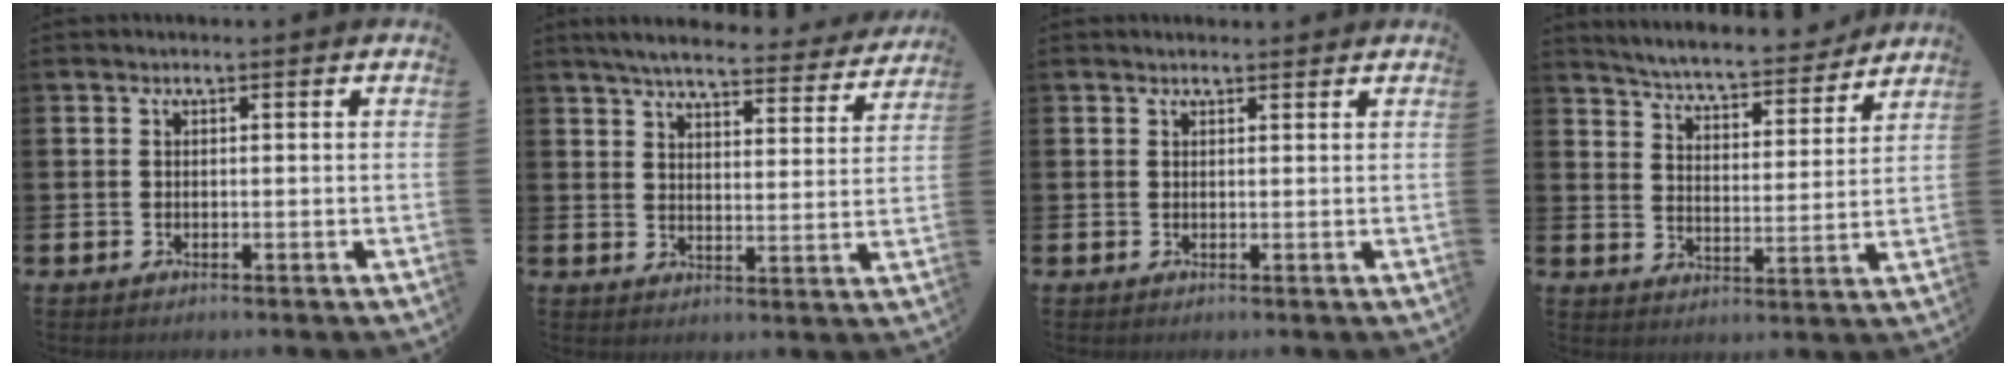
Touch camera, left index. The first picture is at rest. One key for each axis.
{"total": 5.7, "fx": 5.4, "fy": 0.6, "fz": 1.8, "tx": -0.046, "ty": -0.037, "tz": 0.089}
{"total": 0.6, "fx": 0.6, "fy": 0.2, "fz": 0.1, "tx": 0.004, "ty": 0.000, "tz": 0.009}
{"total": 4.0, "fx": 3.8, "fy": 0.9, "fz": 0.5, "tx": -0.040, "ty": -0.037, "tz": 0.059}